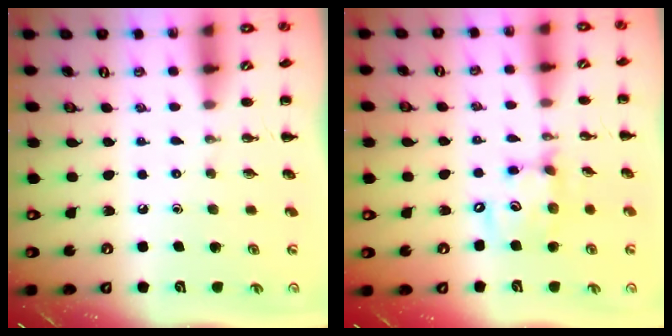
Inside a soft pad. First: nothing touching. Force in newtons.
{"total": 12.9, "press": 12.6, "slide": 2.8}